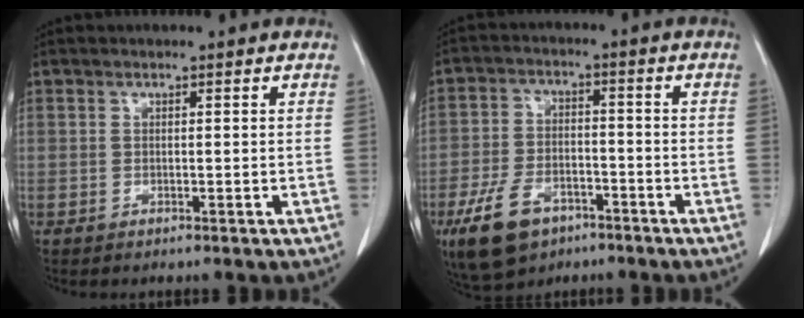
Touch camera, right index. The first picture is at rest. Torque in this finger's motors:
{"motor_torque": [0.02, -0.14, -0.09, -0.06]}